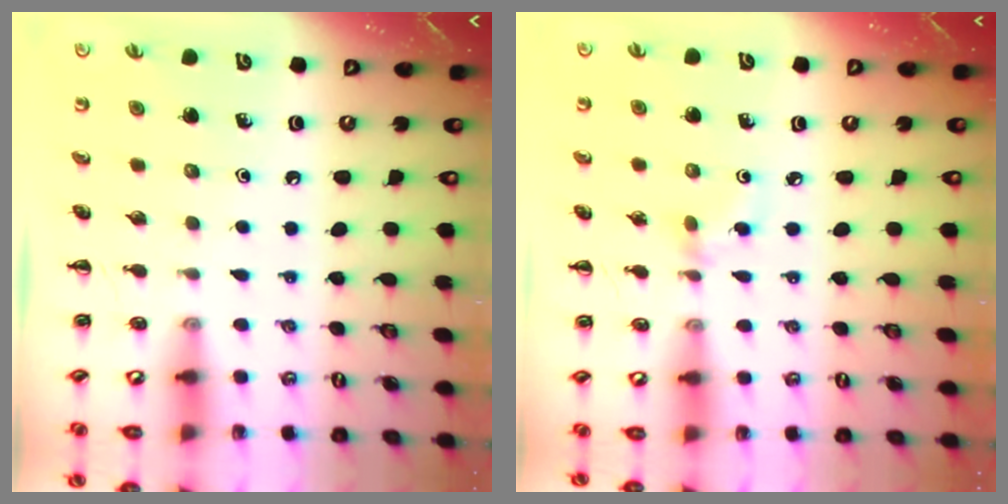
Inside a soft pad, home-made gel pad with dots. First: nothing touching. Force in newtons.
{"total": 3.3, "press": 3.0, "slide": 1.2}